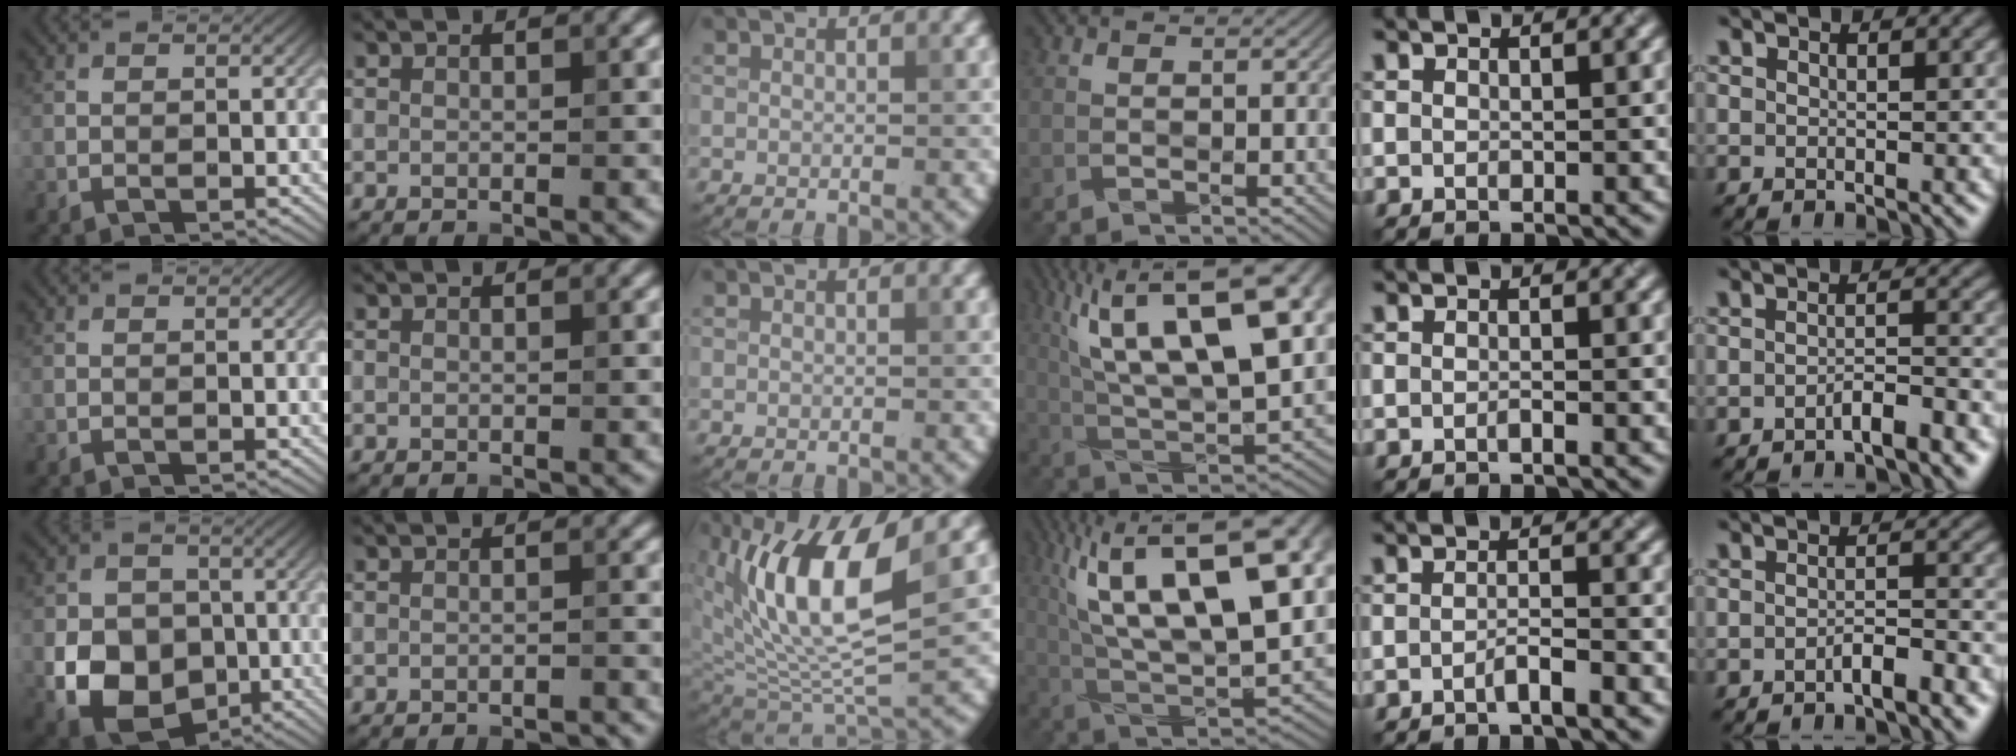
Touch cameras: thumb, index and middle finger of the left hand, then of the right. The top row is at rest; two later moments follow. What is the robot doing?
{"motion": "wrap", "object": "bandage"}